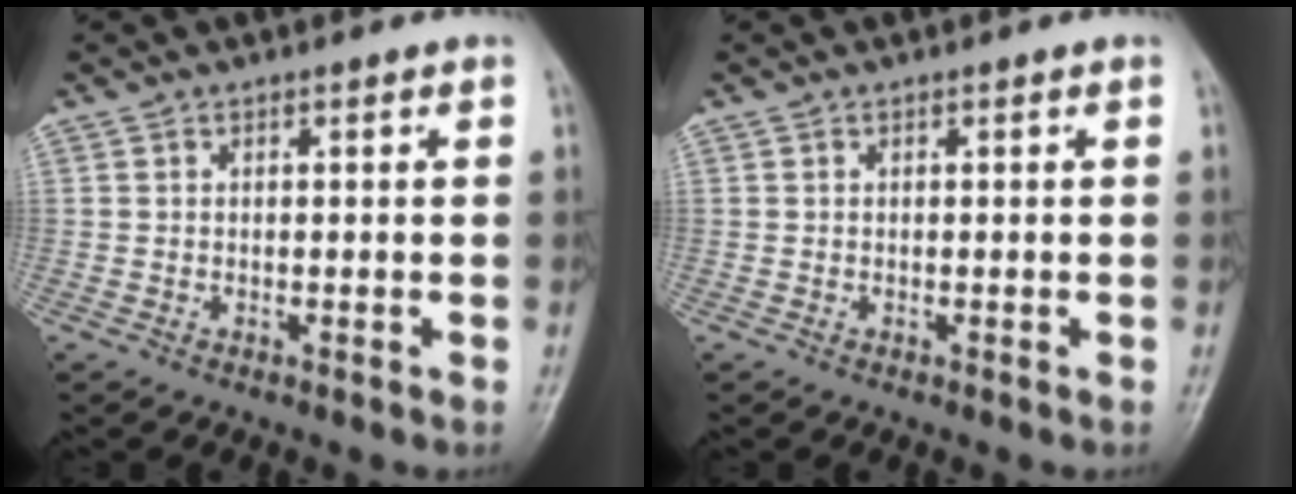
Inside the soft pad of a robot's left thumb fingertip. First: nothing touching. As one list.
[{"total": 0.0}]